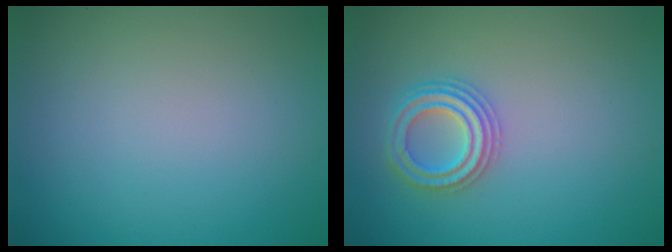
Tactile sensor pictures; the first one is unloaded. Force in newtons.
{"total": 2.9, "press": 2.9, "slide": 0.5}